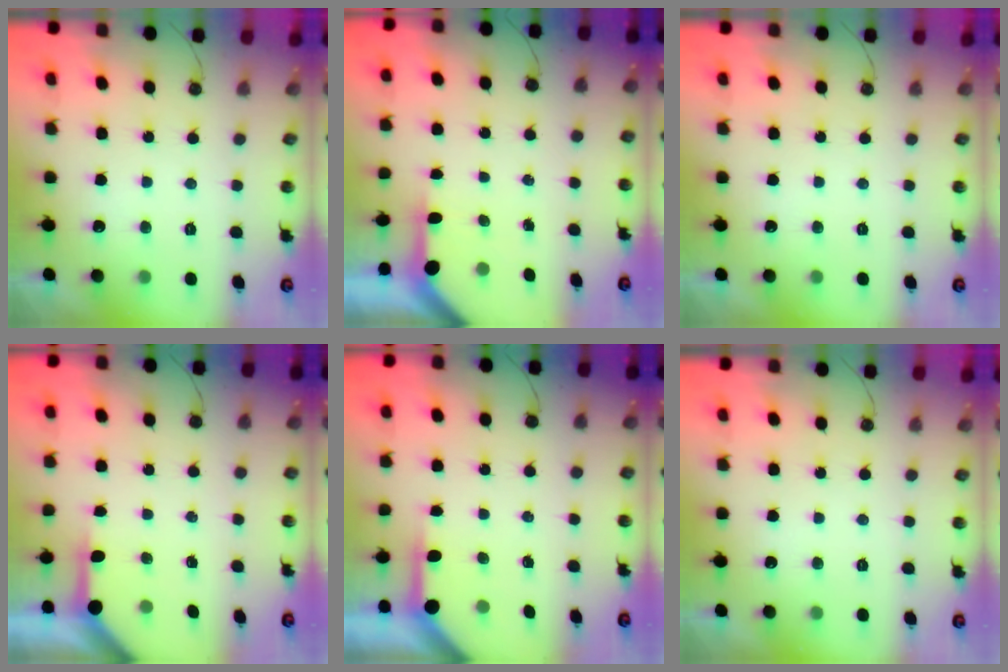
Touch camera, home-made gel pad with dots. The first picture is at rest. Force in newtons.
{"total": 3.5, "press": 3.4, "slide": 0.3}
{"total": 0.0}
{"total": 3.5, "press": 3.5, "slide": 0.5}
{"total": 4.0, "press": 4.0, "slide": 0.4}
{"total": 0.0}